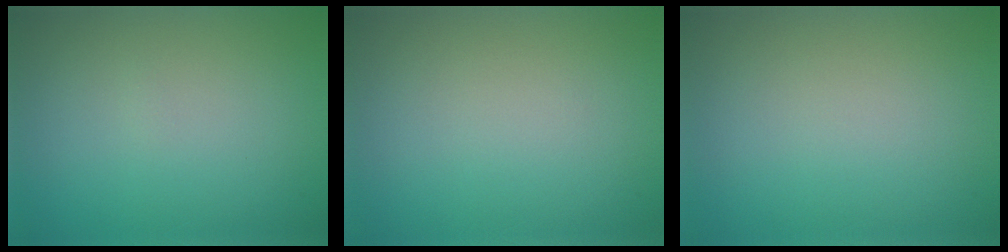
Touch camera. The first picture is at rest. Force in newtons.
{"total": 0.0}
{"total": 0.0}